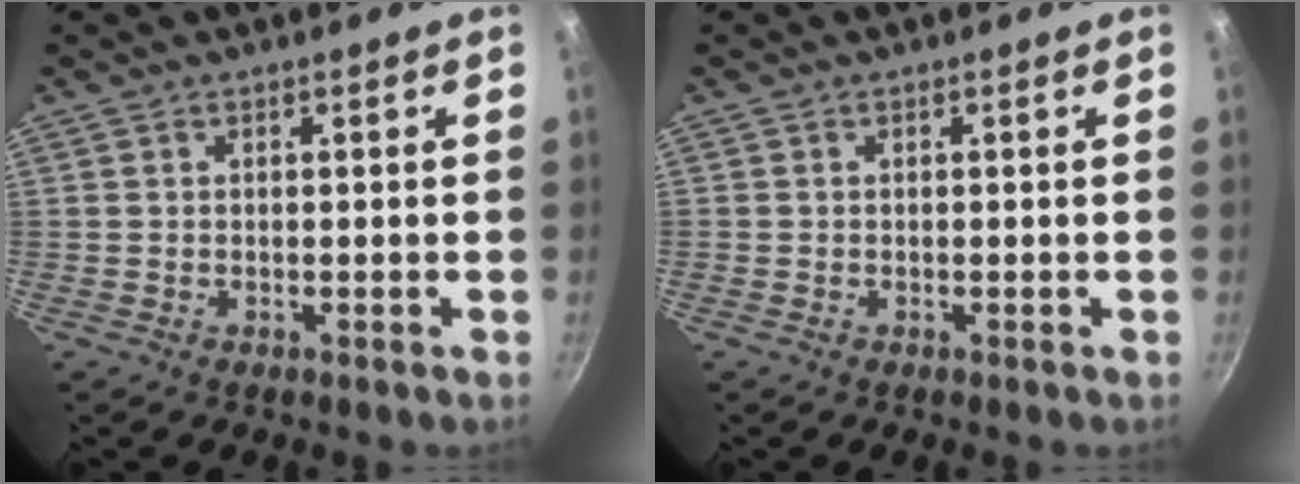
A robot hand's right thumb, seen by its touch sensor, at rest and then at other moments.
{"total": 0.0}